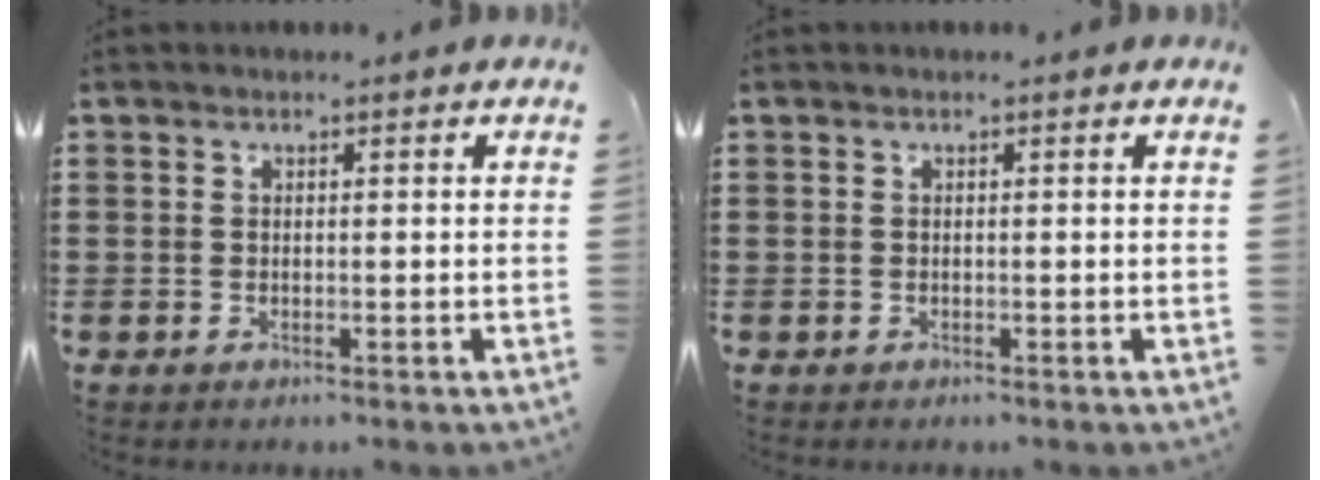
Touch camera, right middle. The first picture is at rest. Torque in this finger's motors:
{"motor_torque": [0.09, -0.08, -0.02, 0.01]}